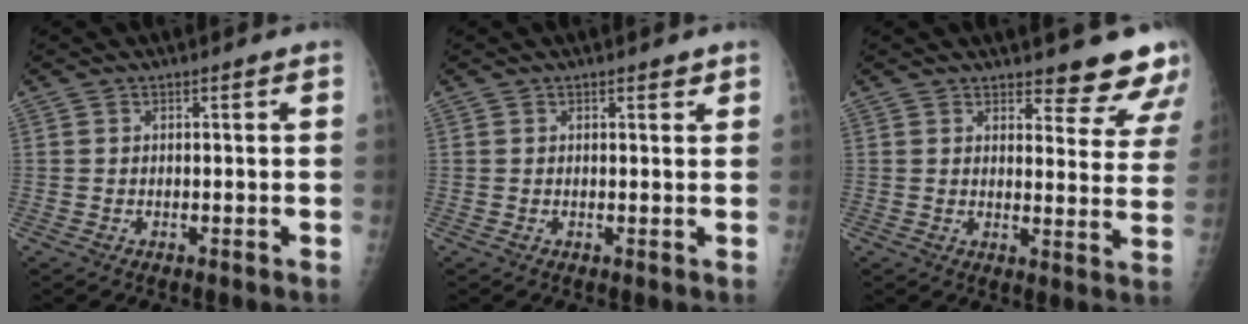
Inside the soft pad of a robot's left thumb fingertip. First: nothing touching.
{"total": 1.2, "force": [0.8, 0.5, 0.7], "torque": [-0.003, -0.003, 0.009]}
{"total": 11.2, "force": [10.1, 3.1, 3.7], "torque": [0.000, -0.072, 0.105]}